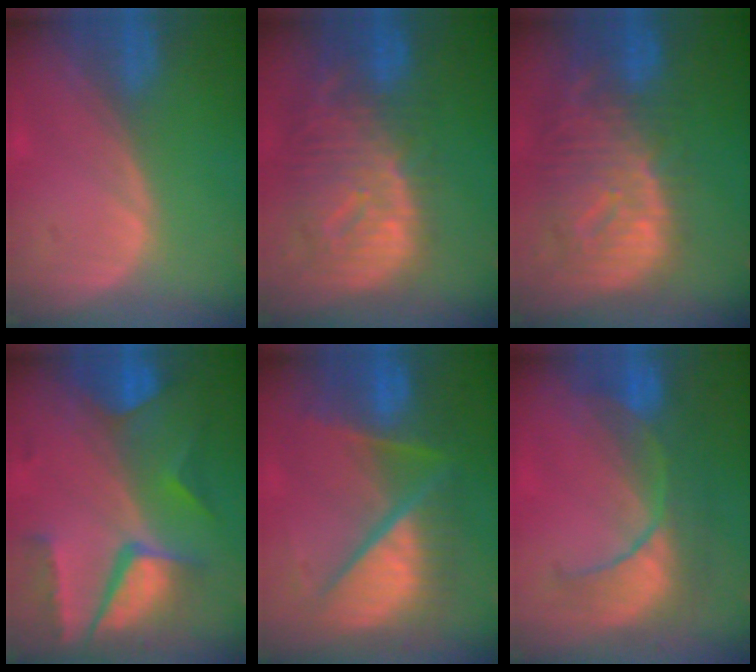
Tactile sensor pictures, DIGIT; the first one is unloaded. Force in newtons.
{"total": 12.5, "press": 10.8, "slide": 6.3}
{"total": 12.5, "press": 10.8, "slide": 6.3}
{"total": 10.4, "press": 8.8, "slide": 5.6}
{"total": 11.0, "press": 11.0, "slide": 1.3}
{"total": 8.1, "press": 8.1, "slide": 0.7}